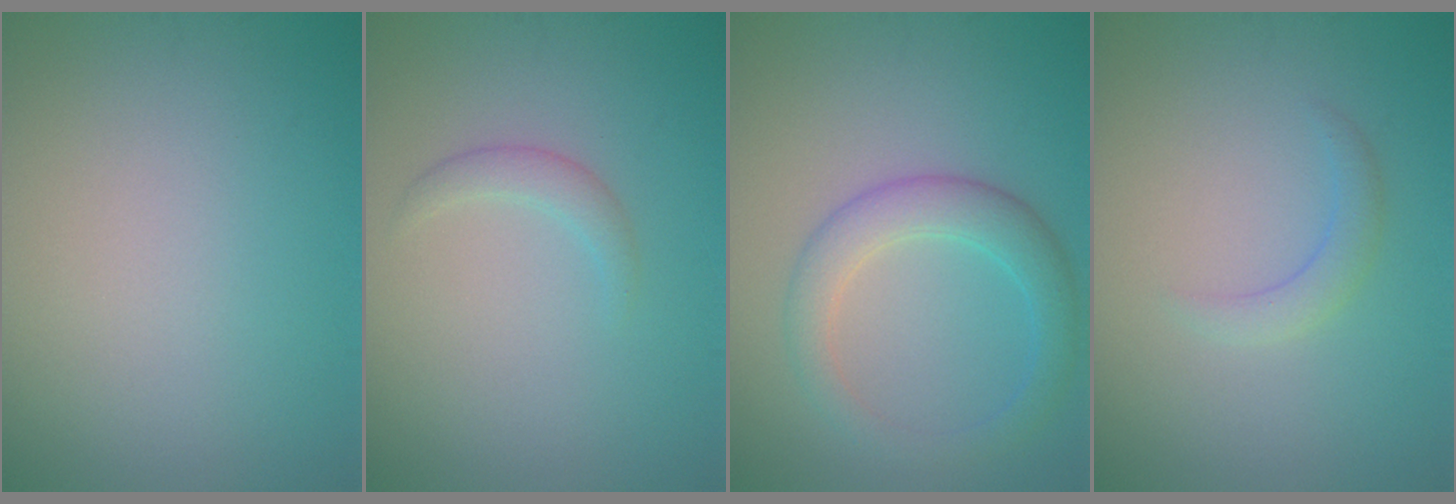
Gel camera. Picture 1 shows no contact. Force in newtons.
{"total": 1.4, "press": 1.4, "slide": 0.1}
{"total": 3.9, "press": 3.9, "slide": 0.3}
{"total": 1.5, "press": 1.5, "slide": 0.1}